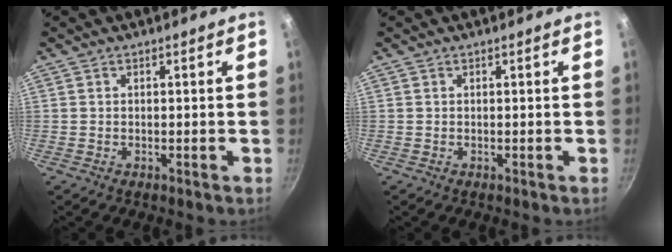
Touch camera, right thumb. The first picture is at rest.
{"total": 0.0}